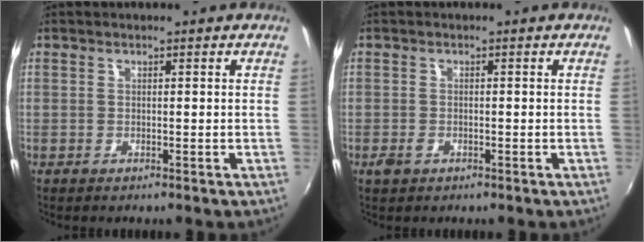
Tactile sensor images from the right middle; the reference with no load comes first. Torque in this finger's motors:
{"motor_torque": [0.45, -0.38, 0.05, 0.04]}